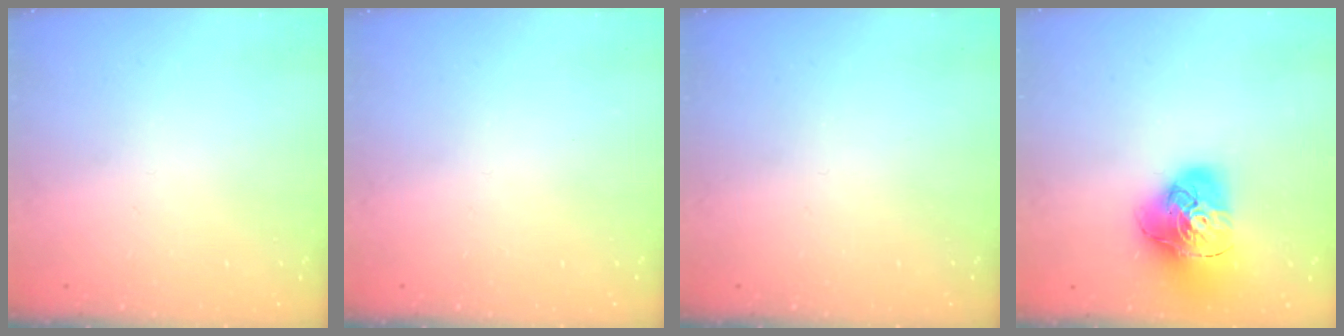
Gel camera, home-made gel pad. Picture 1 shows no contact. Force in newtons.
{"total": 0.0}
{"total": 0.0}
{"total": 18.6, "press": 18.5, "slide": 2.0}